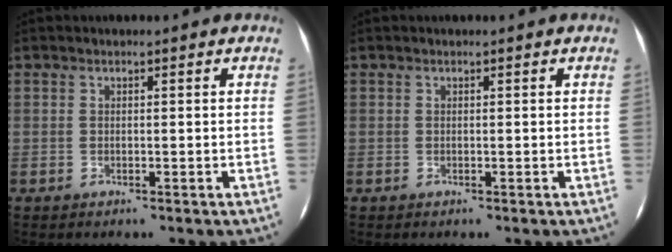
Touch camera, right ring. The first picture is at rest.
{"total": 0.0}